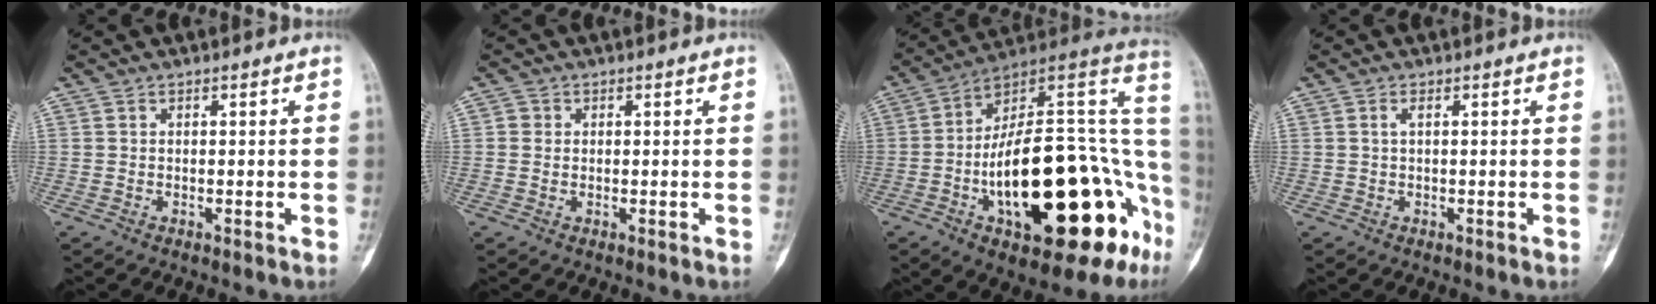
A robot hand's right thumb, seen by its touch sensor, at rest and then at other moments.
{"total": 1.7, "force": [0.2, 1.6, 0.6], "torque": [0.000, 0.002, 0.002]}
{"total": 34.1, "force": [-9.8, 13.7, 29.7], "torque": [-0.349, 0.044, -0.140]}
{"total": 1.1, "force": [0.3, 0.5, 0.9], "torque": [-0.016, 0.001, 0.005]}